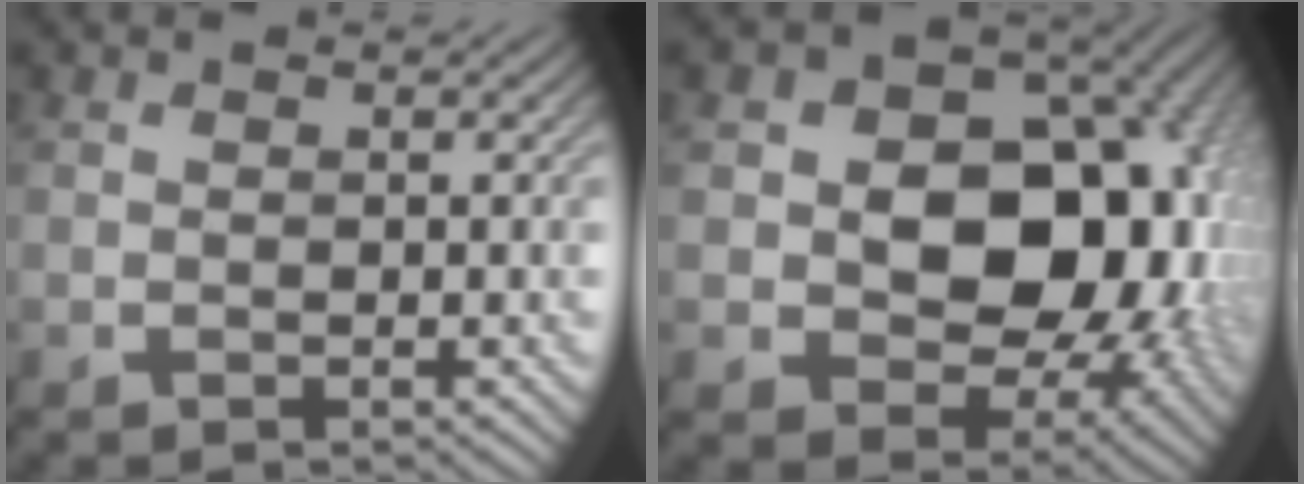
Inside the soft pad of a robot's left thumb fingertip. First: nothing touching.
{"total": 16.7, "force": [0.6, 12.1, 11.5], "torque": [-0.133, -0.009, 0.011]}